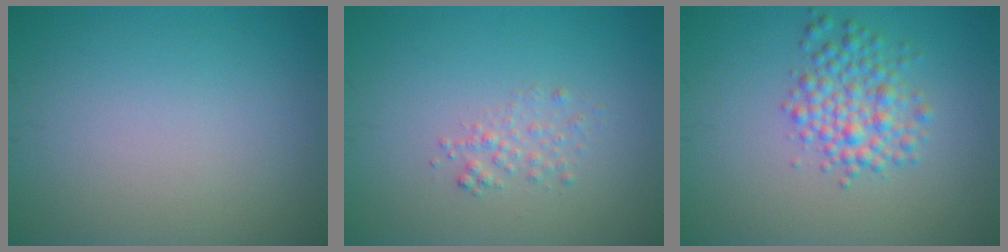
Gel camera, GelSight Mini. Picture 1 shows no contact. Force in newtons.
{"total": 1.4, "press": 1.4, "slide": 0.1}
{"total": 3.6, "press": 3.6, "slide": 0.1}